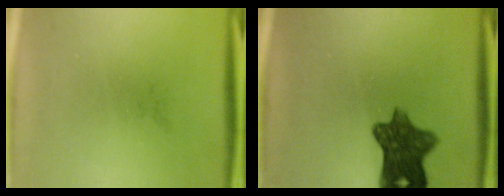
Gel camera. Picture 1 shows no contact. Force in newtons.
{"total": 9.0}